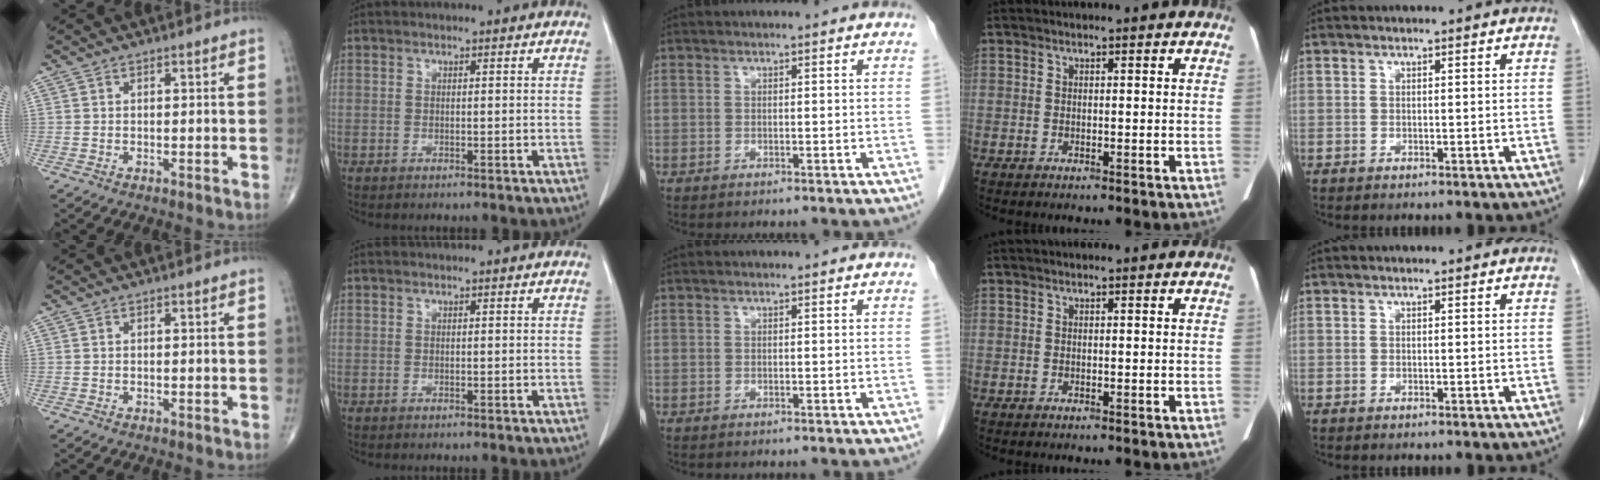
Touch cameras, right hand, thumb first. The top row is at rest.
{}